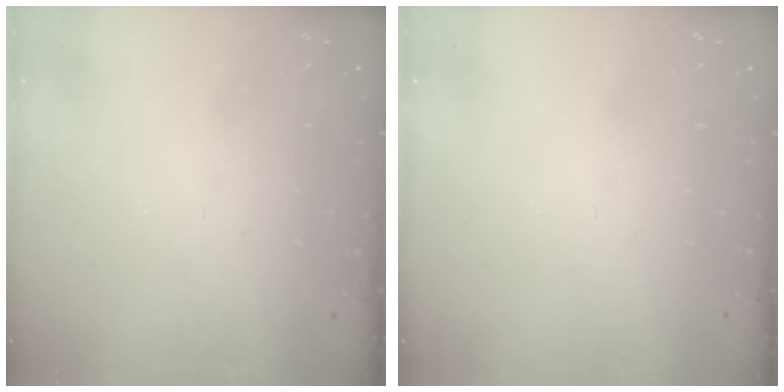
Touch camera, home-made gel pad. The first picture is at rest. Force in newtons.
{"total": 0.0}